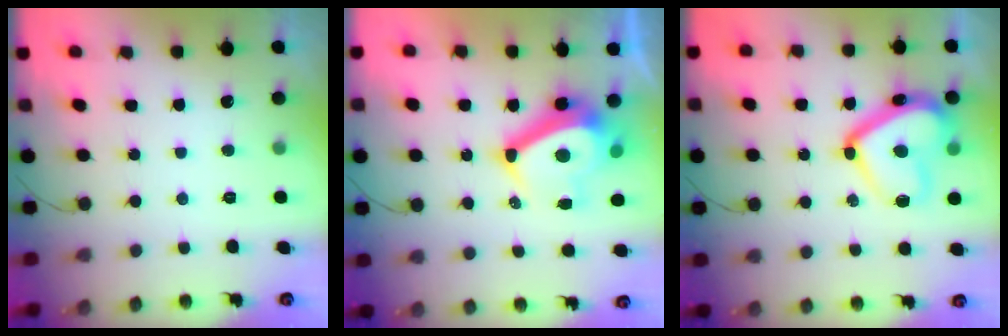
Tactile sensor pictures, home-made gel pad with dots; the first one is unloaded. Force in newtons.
{"total": 13.3, "press": 12.8, "slide": 3.6}
{"total": 18.2, "press": 18.1, "slide": 1.5}